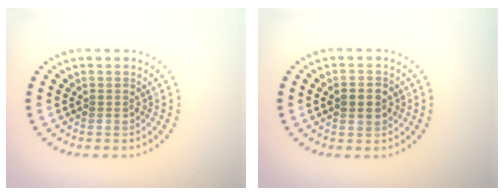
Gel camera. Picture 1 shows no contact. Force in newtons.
{"total": 2.7, "press": 2.7, "slide": 0.1}